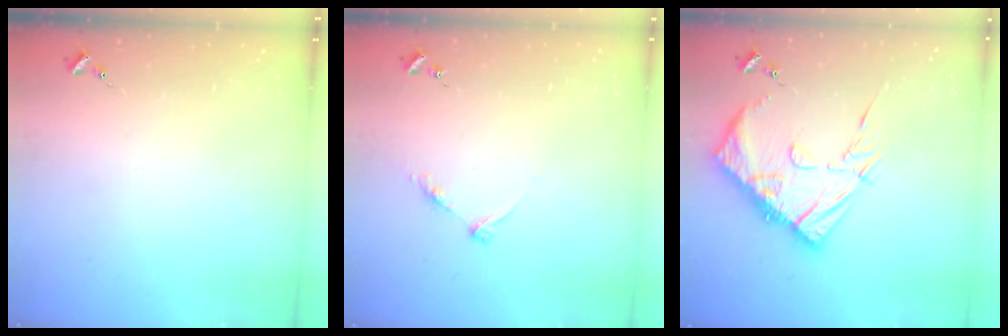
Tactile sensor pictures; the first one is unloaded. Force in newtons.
{"total": 6.2, "press": 6.2, "slide": 0.7}
{"total": 16.8, "press": 16.7, "slide": 1.7}